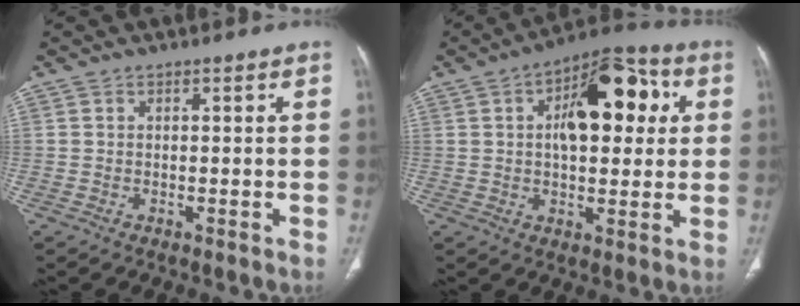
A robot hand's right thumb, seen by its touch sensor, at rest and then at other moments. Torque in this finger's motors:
{"motor_torque": [1.26, 3.75, 1.51, -0.42, 0.14]}